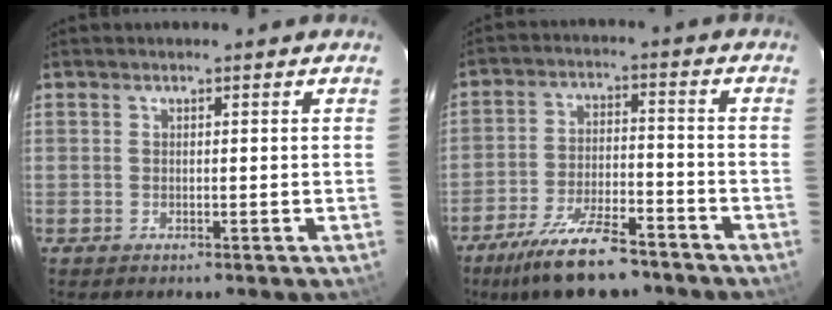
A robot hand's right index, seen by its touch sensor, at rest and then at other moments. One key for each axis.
{"total": 14.6, "fx": -11.4, "fy": 4.3, "fz": 8.1, "tx": -0.171, "ty": -0.014, "tz": -0.188}